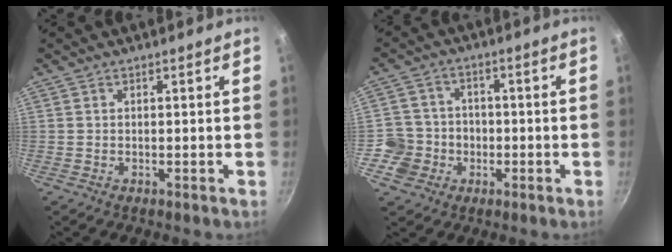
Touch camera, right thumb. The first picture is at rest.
{"total": 7.7, "force": [-2.4, 7.2, 1.1], "torque": [0.020, 0.021, -0.044]}